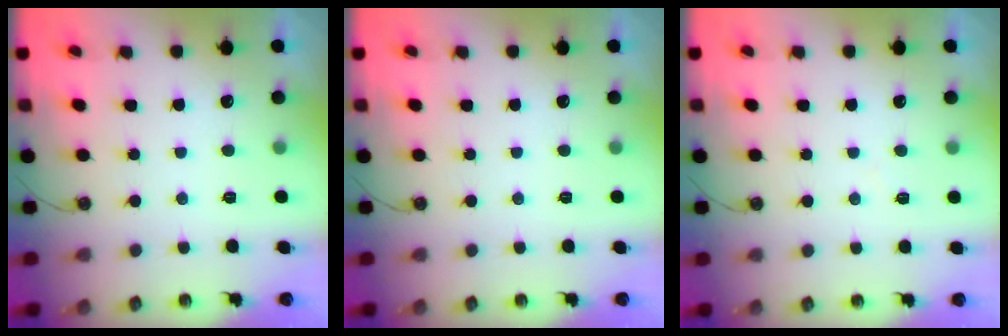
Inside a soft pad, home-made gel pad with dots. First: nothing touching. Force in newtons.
{"total": 0.0}
{"total": 3.5, "press": 3.5, "slide": 0.6}